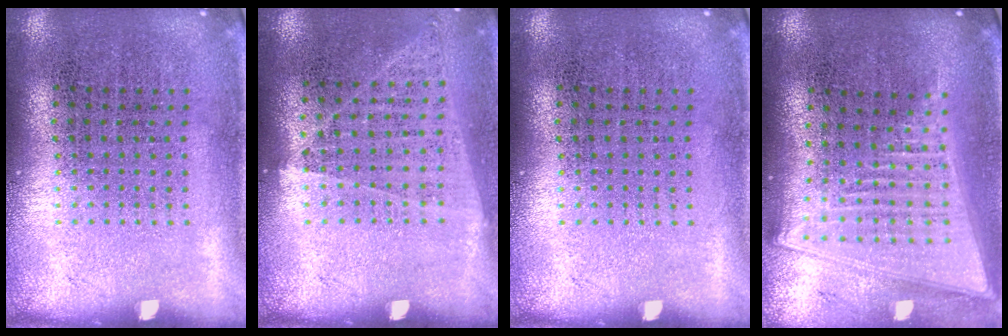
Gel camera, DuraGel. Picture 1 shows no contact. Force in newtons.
{"total": 1.0, "press": 0.9, "slide": 0.5}
{"total": 0.0}
{"total": 2.0, "press": 1.7, "slide": 1.2}